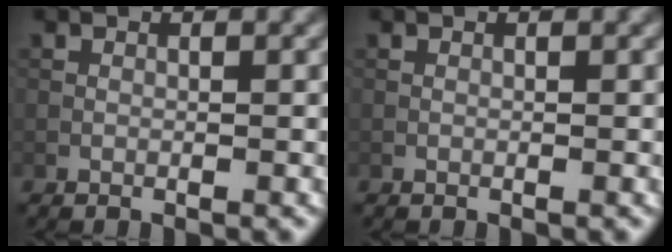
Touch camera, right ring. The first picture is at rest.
{"total": 0.0}